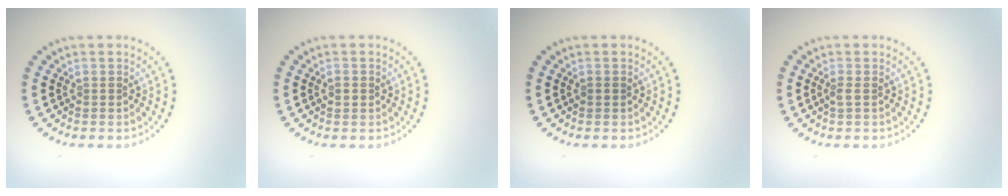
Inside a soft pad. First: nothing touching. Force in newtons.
{"total": 1.0, "press": 1.0, "slide": 0.1}
{"total": 0.7, "press": 0.7, "slide": 0.1}
{"total": 0.8, "press": 0.6, "slide": 0.5}